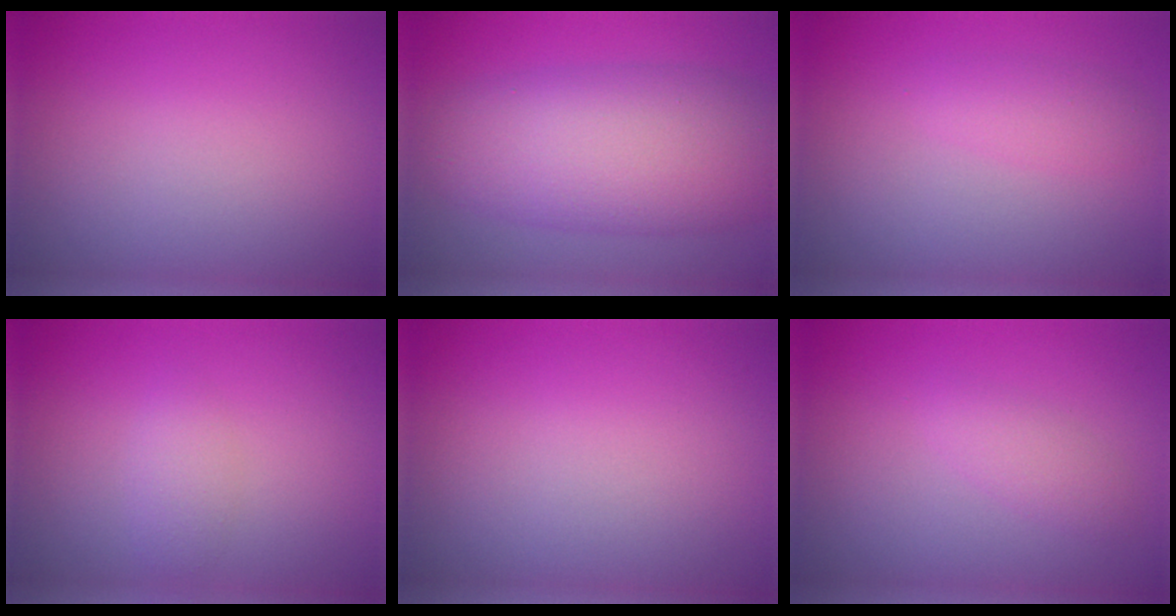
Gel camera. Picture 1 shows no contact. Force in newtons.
{"total": 10.0, "press": 10.0, "slide": 0.2}
{"total": 1.8, "press": 1.8, "slide": 0.0}
{"total": 1.5, "press": 1.5, "slide": 0.0}
{"total": 0.0}
{"total": 1.6, "press": 1.6, "slide": 0.1}